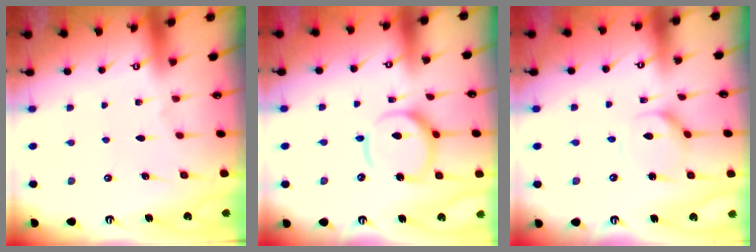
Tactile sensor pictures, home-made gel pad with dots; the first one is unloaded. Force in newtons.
{"total": 12.1, "press": 12.1, "slide": 1.4}
{"total": 6.5, "press": 6.5, "slide": 0.4}